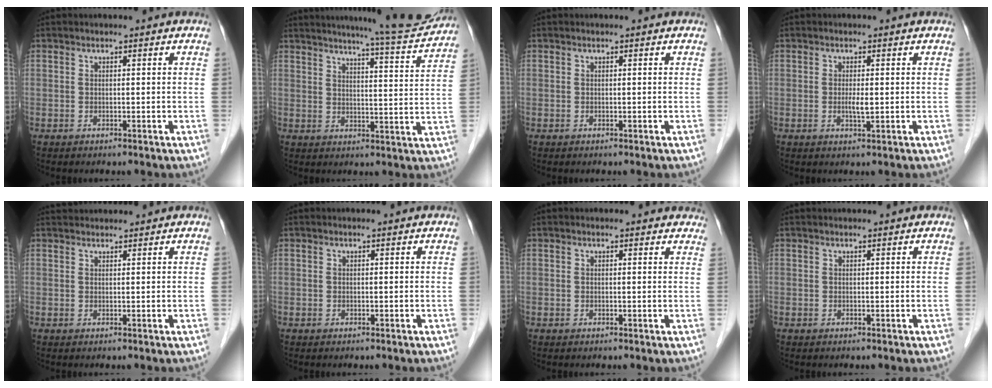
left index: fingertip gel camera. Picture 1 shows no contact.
{"total": 13.6, "force": [12.6, -0.2, 5.1], "torque": [-0.074, -0.024, 0.157]}
{"total": 0.0}
{"total": 1.8, "force": [0.0, 0.2, 1.7], "torque": [-0.036, -0.002, 0.001]}
{"total": 4.1, "force": [4.1, 0.4, 0.6], "torque": [-0.011, 0.037, 0.063]}
{"total": 0.8, "force": [0.7, 0.1, 0.2], "torque": [-0.009, 0.005, 0.009]}
{"total": 5.1, "force": [4.8, 1.4, 1.1], "torque": [-0.001, 0.005, 0.037]}
{"total": 2.2, "force": [2.1, 0.2, 0.5], "torque": [-0.009, 0.023, 0.028]}